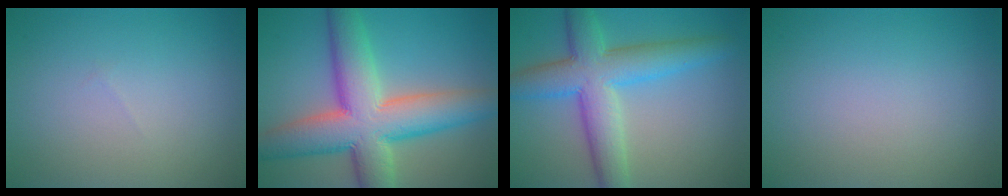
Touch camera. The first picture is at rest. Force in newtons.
{"total": 11.2, "press": 11.2, "slide": 0.5}
{"total": 7.7, "press": 7.7, "slide": 0.1}
{"total": 0.0}